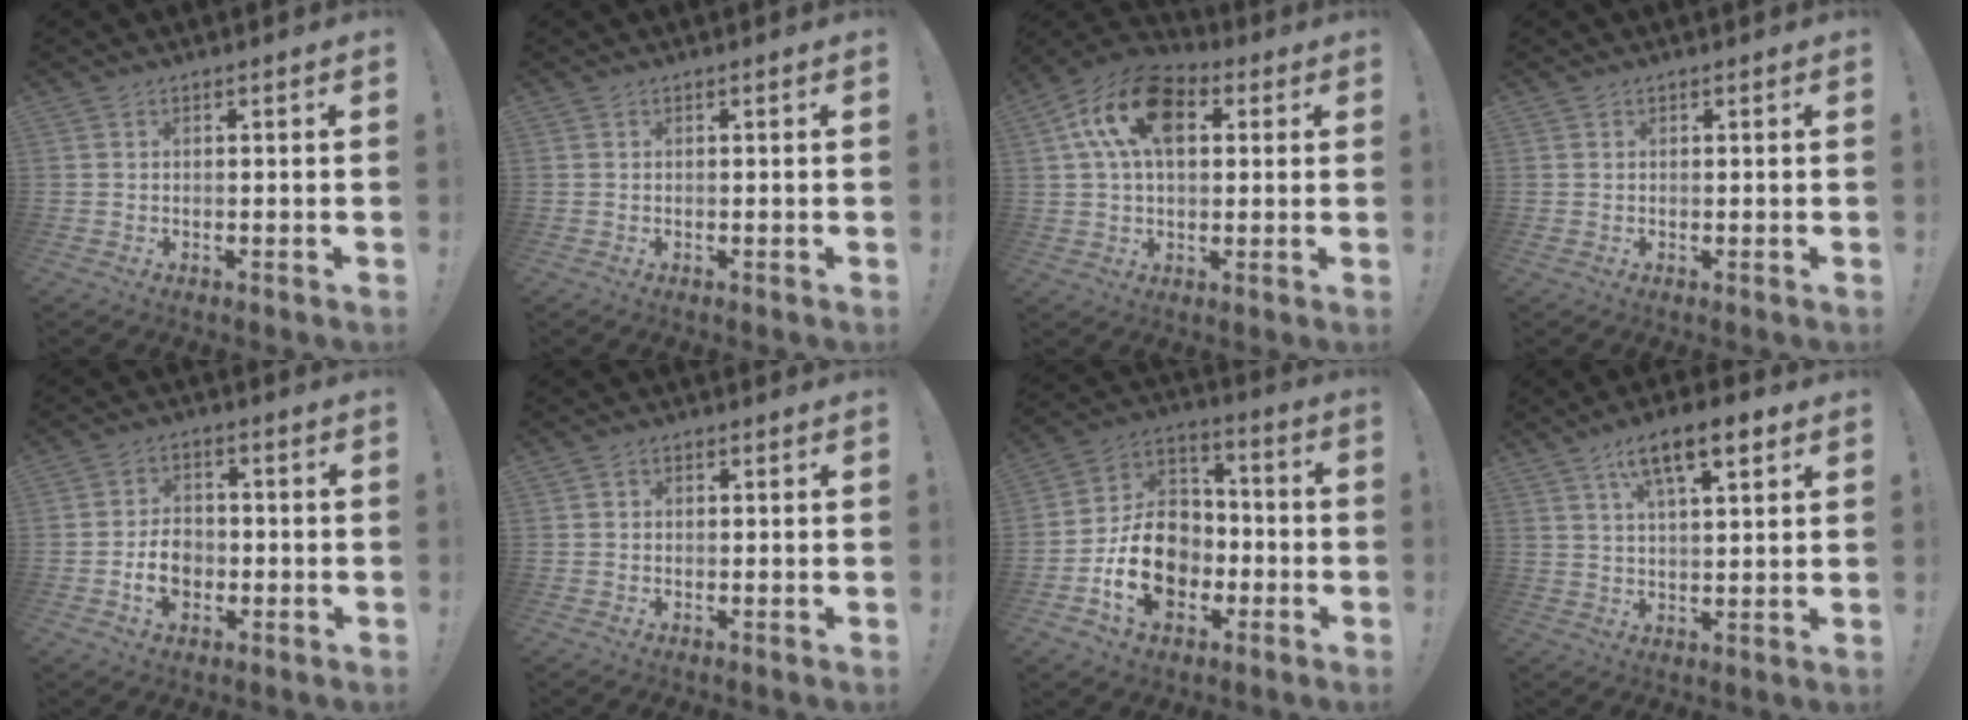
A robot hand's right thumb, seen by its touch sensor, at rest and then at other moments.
{"total": 0.0}
{"total": 17.2, "force": [5.9, 10.4, 12.4], "torque": [-0.214, 0.000, 0.108]}
{"total": 0.6, "force": [0.3, 0.5, -0.1], "torque": [-0.002, 0.004, 0.006]}
{"total": 7.4, "force": [-2.1, 5.9, 4.0], "torque": [-0.079, 0.015, -0.036]}
{"total": 1.1, "force": [-0.1, 1.0, 0.5], "torque": [-0.002, 0.002, -0.004]}
{"total": 18.1, "force": [-5.9, 13.7, 10.2], "torque": [-0.177, 0.039, -0.093]}
{"total": 11.3, "force": [6.0, 3.7, 8.7], "torque": [-0.137, -0.018, 0.102]}